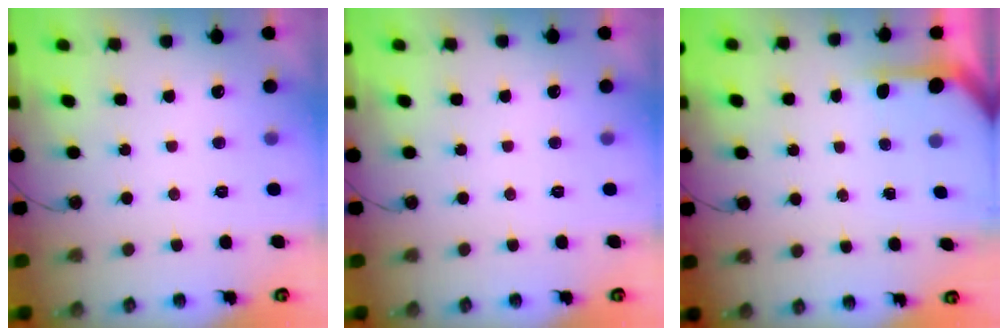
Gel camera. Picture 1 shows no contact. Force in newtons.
{"total": 0.0}
{"total": 2.7, "press": 2.7, "slide": 0.2}